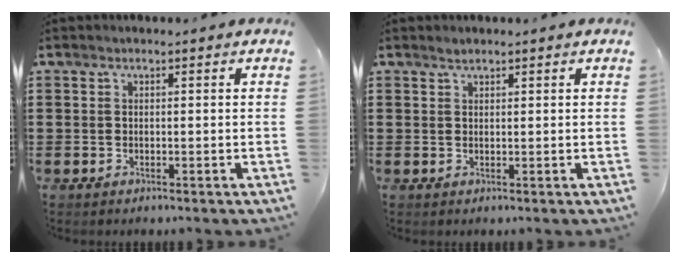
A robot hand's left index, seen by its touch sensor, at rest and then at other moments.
{"total": 0.9, "force": [0.8, 0.2, 0.2], "torque": [-0.007, 0.001, 0.016]}